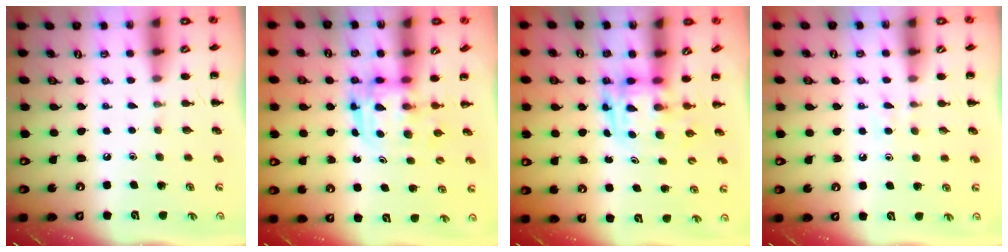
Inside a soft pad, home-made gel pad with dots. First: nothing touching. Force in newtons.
{"total": 3.0, "press": 3.0, "slide": 0.3}
{"total": 3.7, "press": 3.6, "slide": 0.7}
{"total": 4.1, "press": 3.9, "slide": 1.5}